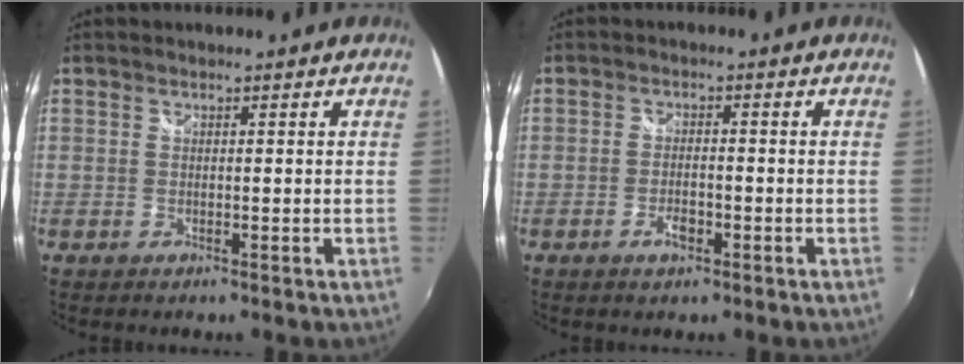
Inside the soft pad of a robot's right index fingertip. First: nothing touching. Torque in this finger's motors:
{"motor_torque": [-0.05, -0.01, 0.05, 0.03]}